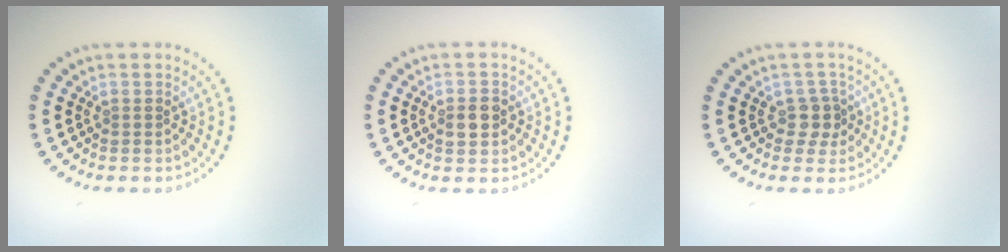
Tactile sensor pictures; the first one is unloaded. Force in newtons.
{"total": 2.4, "press": 2.4, "slide": 0.0}
{"total": 1.8, "press": 1.5, "slide": 1.0}